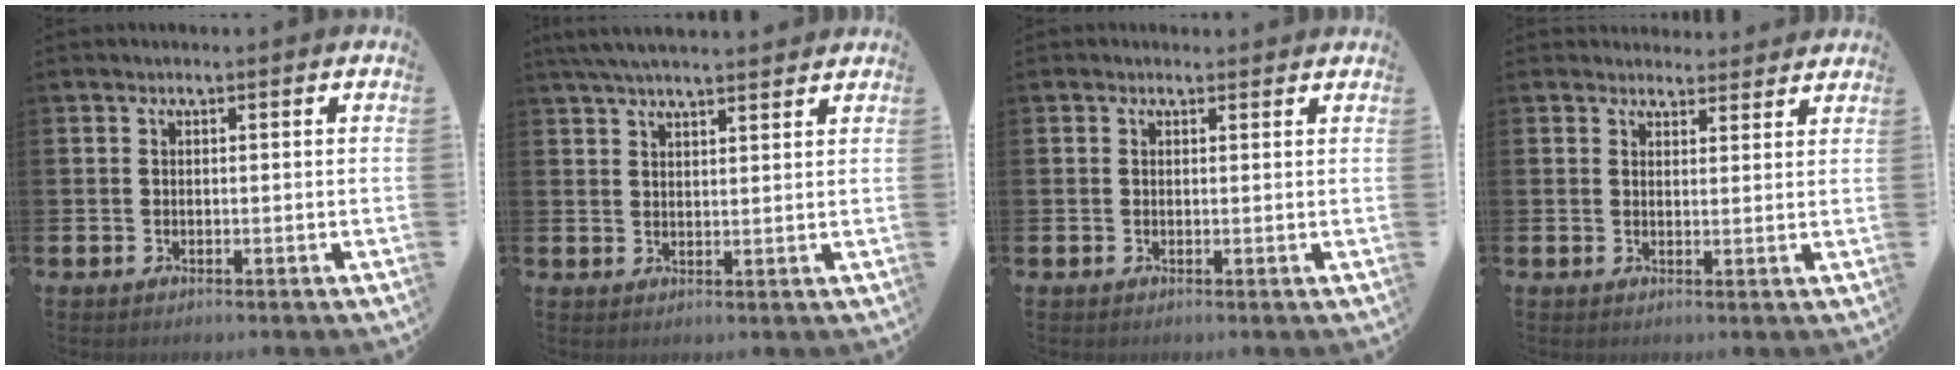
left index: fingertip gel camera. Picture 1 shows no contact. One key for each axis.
{"total": 5.0, "fx": 4.6, "fy": 0.6, "fz": 1.9, "tx": -0.043, "ty": -0.012, "tz": 0.084}
{"total": 0.5, "fx": 0.4, "fy": 0.3, "fz": 0.1, "tx": 0.005, "ty": 0.002, "tz": 0.005}
{"total": 2.9, "fx": 2.8, "fy": 0.8, "fz": -0.2, "tx": 0.005, "ty": -0.015, "tz": 0.049}